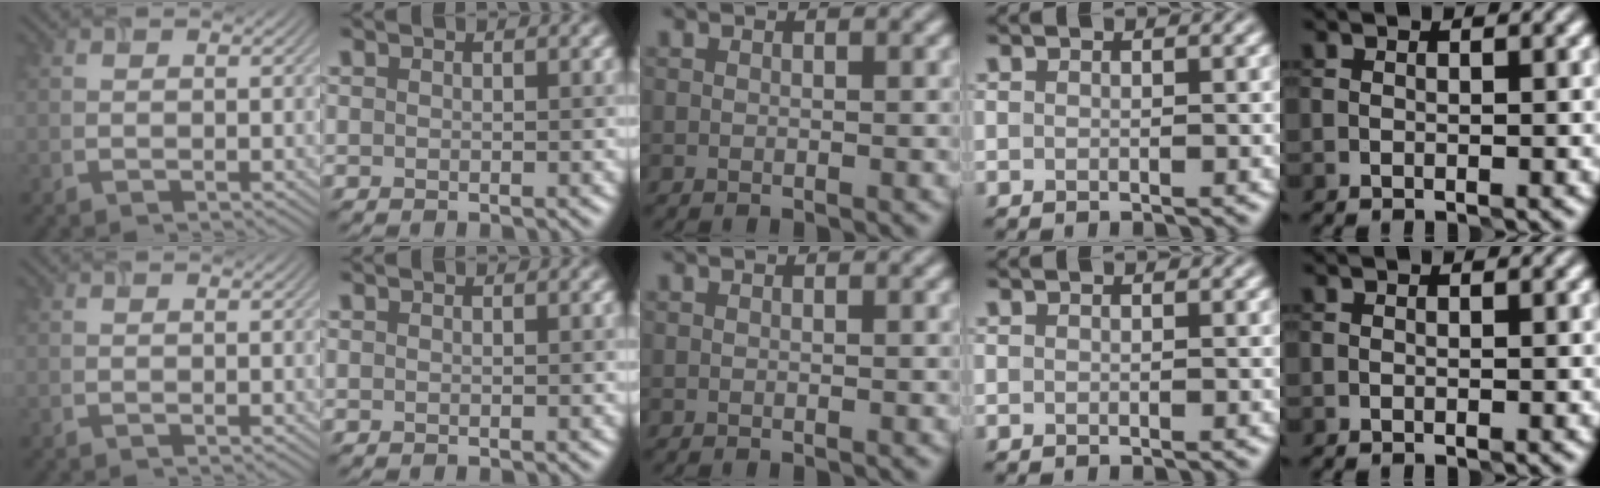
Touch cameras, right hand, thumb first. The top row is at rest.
{}